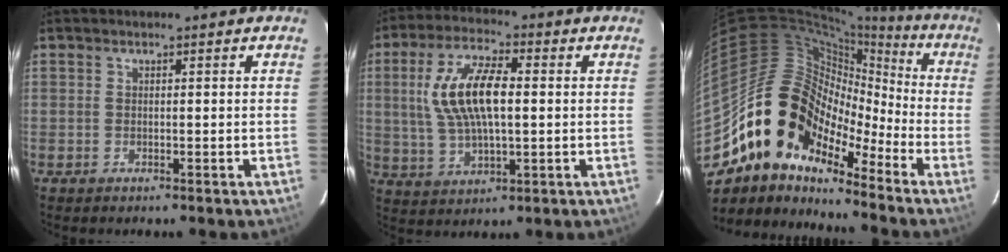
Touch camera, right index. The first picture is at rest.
{"total": 13.1, "force": [1.5, 5.3, 11.9], "torque": [-0.237, 0.012, 0.034]}
{"total": 17.4, "force": [-11.0, 10.8, 8.2], "torque": [-0.157, 0.024, -0.216]}